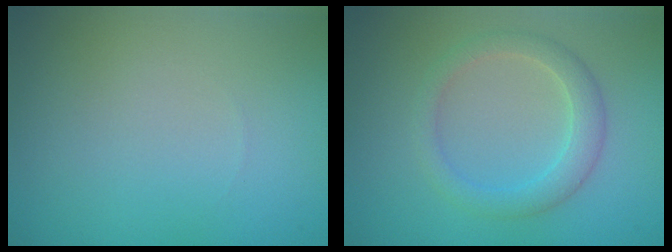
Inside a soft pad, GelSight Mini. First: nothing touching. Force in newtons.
{"total": 2.7, "press": 2.7, "slide": 0.1}